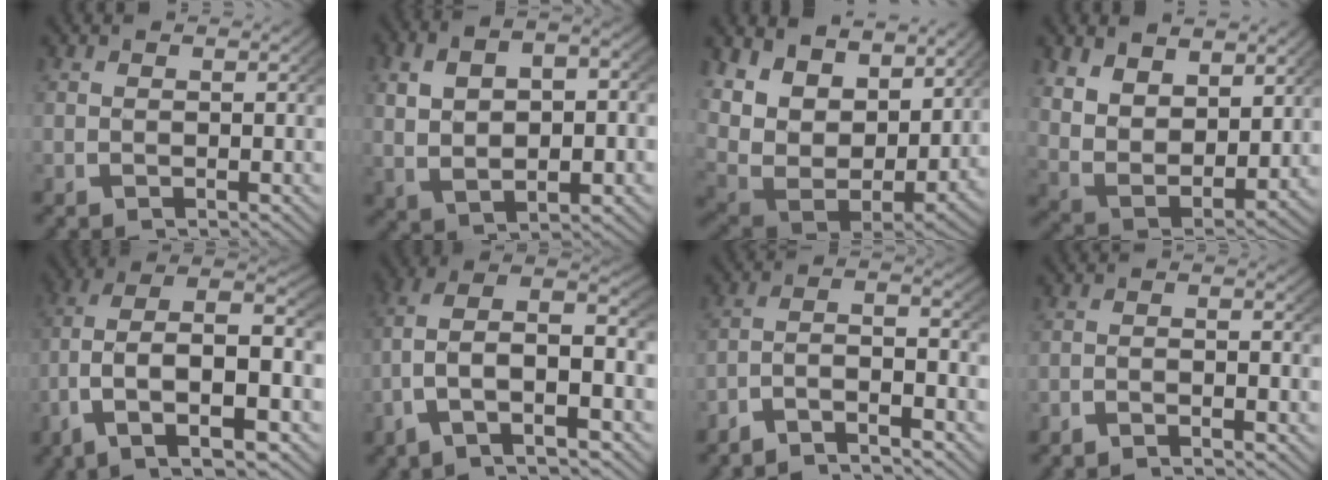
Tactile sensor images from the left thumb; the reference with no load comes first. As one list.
[{"total": 7.0, "force": [0.5, 4.5, 5.4], "torque": [-0.092, -0.001, 0.019]}, {"total": 11.8, "force": [2.0, 8.1, 8.4], "torque": [-0.193, -0.045, 0.046]}, {"total": 8.8, "force": [1.1, 6.5, 5.8], "torque": [-0.152, -0.043, 0.033]}, {"total": 12.6, "force": [-1.3, 7.8, 9.8], "torque": [-0.205, -0.048, -0.007]}, {"total": 11.5, "force": [-0.6, 7.6, 8.6], "torque": [-0.176, -0.030, -0.011]}, {"total": 5.3, "force": [-2.6, 2.5, 3.8], "torque": [-0.063, -0.008, -0.054]}, {"total": 1.7, "force": [-1.6, 0.3, 0.5], "torque": [-0.005, 0.002, -0.038]}]